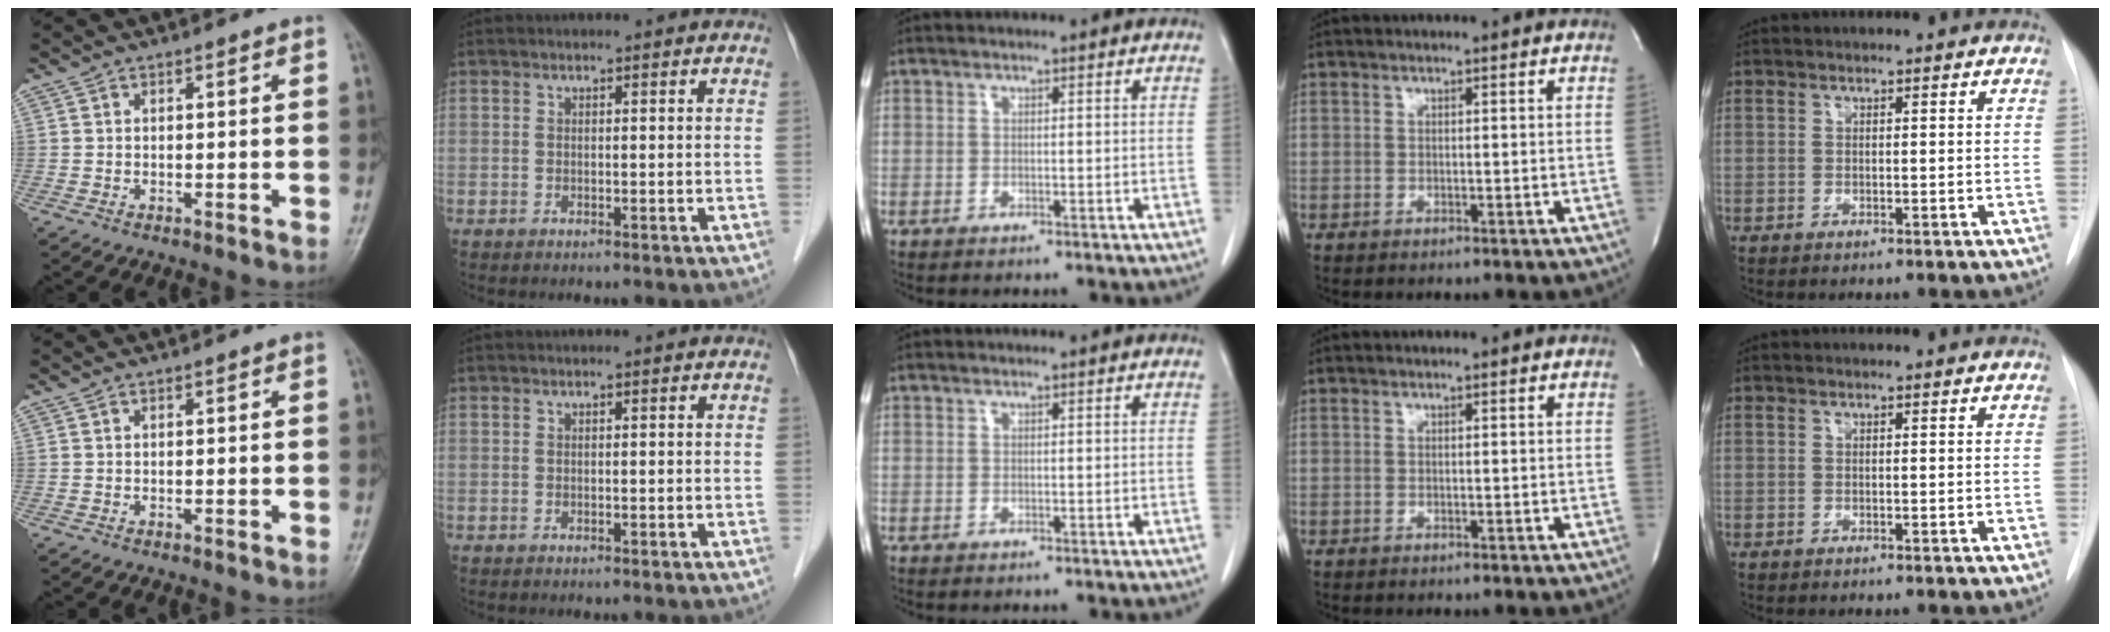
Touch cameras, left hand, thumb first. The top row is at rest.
{}